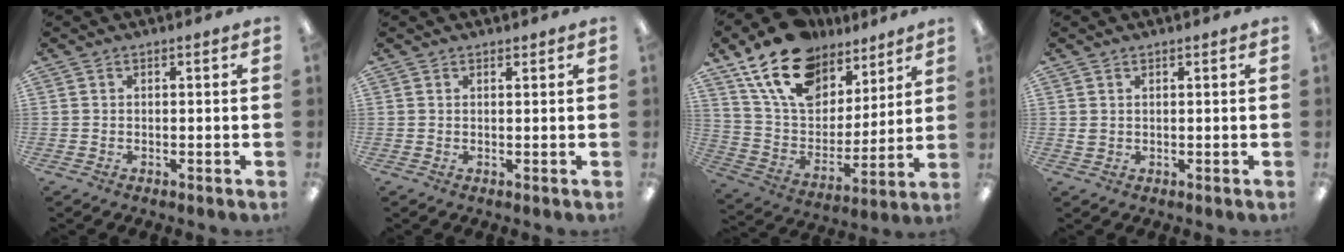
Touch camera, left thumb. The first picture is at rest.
{"total": 0.8, "force": [0.7, 0.2, 0.1], "torque": [0.005, -0.003, 0.012]}
{"total": 20.0, "force": [13.1, 11.7, 9.4], "torque": [-0.182, -0.058, 0.243]}
{"total": 1.1, "force": [0.7, 0.7, 0.5], "torque": [-0.011, 0.002, 0.012]}